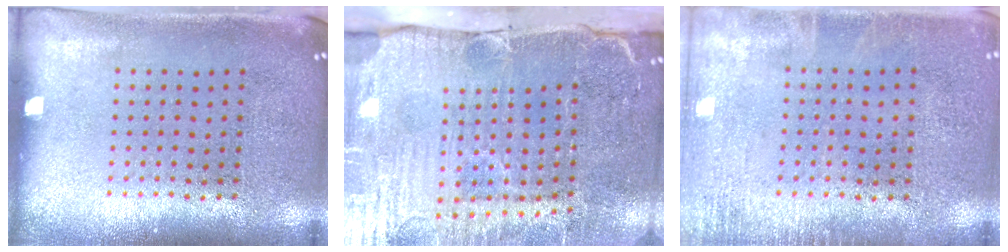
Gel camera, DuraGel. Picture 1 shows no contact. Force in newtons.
{"total": 5.2, "press": 4.4, "slide": 2.8}
{"total": 1.5, "press": 1.5, "slide": 0.2}